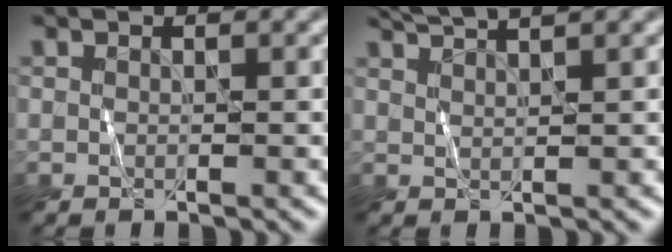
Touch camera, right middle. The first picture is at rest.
{"total": 3.8, "force": [3.2, 0.5, 2.1], "torque": [-0.023, 0.012, 0.040]}